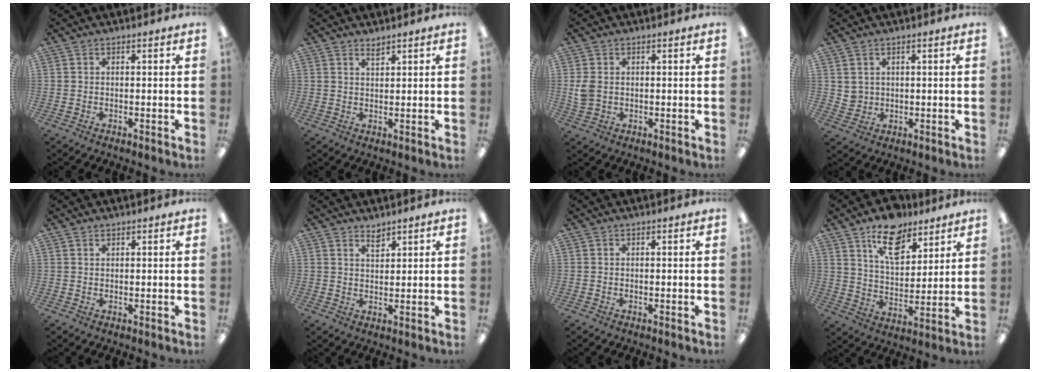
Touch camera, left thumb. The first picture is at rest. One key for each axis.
{"total": 1.9, "fx": 1.8, "fy": 0.2, "fz": 0.5, "tx": -0.004, "ty": -0.006, "tz": 0.032}
{"total": 3.8, "fx": 0.6, "fy": 2.8, "fz": 2.5, "tx": -0.047, "ty": 0.000, "tz": 0.009}
{"total": 3.0, "fx": 1.9, "fy": 2.3, "fz": 0.2, "tx": -0.004, "ty": -0.004, "tz": 0.034}
{"total": 0.9, "fx": 0.8, "fy": 0.3, "fz": 0.2, "tx": -0.006, "ty": 0.000, "tz": 0.015}
{"total": 2.9, "fx": 2.6, "fy": 0.9, "fz": 0.8, "tx": -0.003, "ty": -0.017, "tz": 0.045}
{"total": 0.0}
{"total": 13.2, "fx": 9.2, "fy": 6.7, "fz": 6.7, "tx": -0.102, "ty": -0.045, "tz": 0.166}